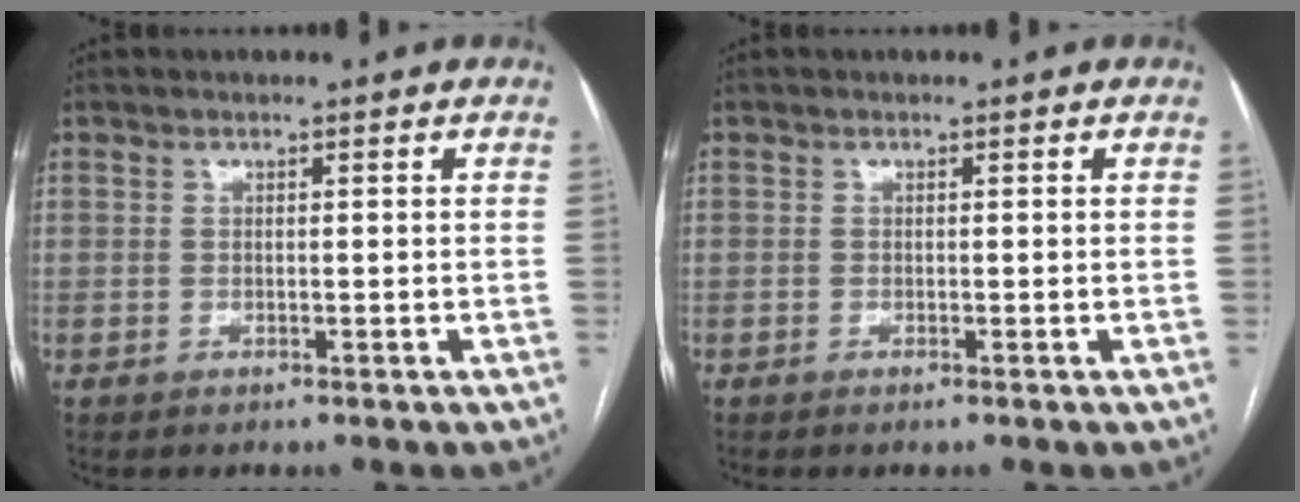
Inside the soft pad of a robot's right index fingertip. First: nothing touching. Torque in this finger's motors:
{"motor_torque": [0.04, 0.05, -0.02, 0.01]}